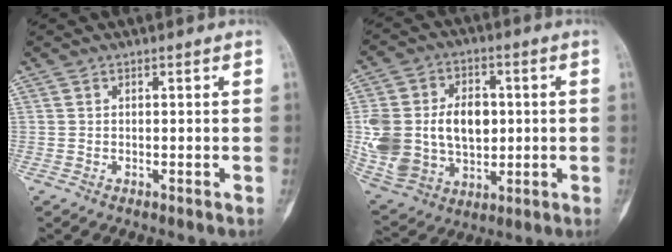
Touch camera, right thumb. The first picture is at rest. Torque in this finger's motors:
{"motor_torque": [1.66, 2.21, 0.89, -0.51, 0.20]}